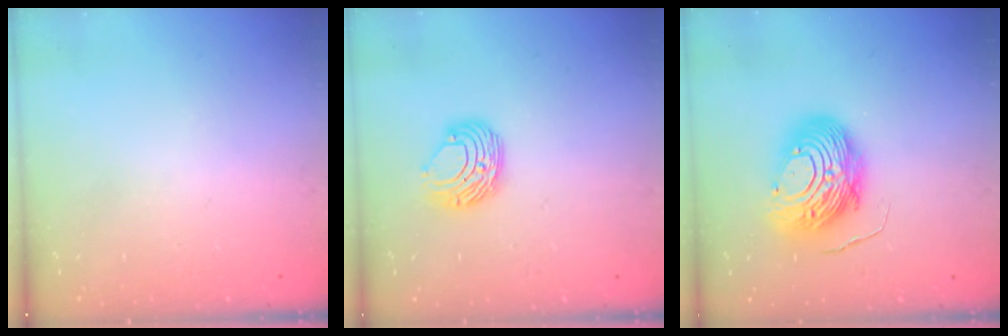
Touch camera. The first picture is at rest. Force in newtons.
{"total": 8.7, "press": 8.6, "slide": 0.7}
{"total": 12.8, "press": 12.7, "slide": 1.1}